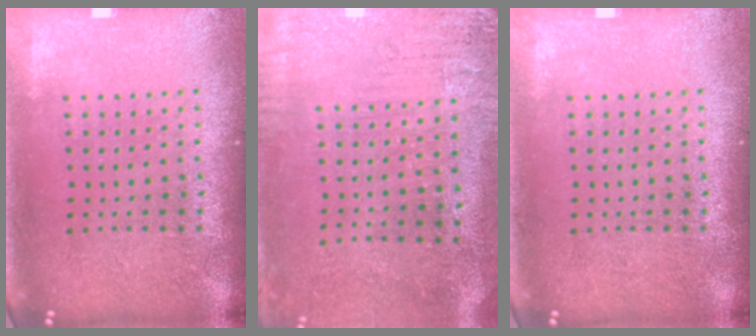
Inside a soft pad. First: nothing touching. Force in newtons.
{"total": 3.1, "press": 2.5, "slide": 1.9}
{"total": 0.0}